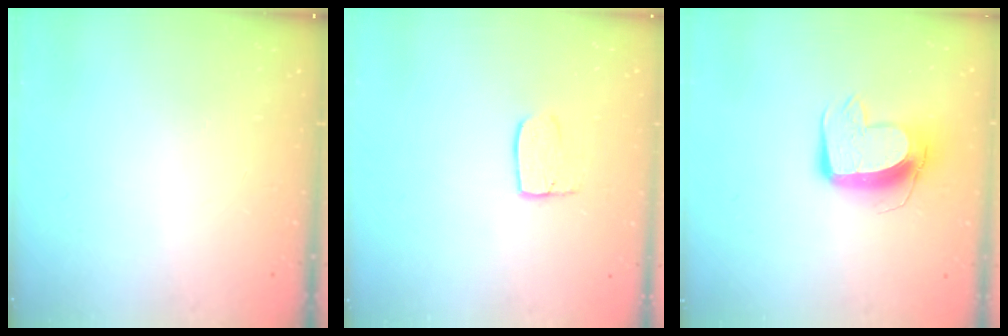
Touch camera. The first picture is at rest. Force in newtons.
{"total": 5.9, "press": 5.9, "slide": 0.3}
{"total": 11.7, "press": 11.6, "slide": 1.0}